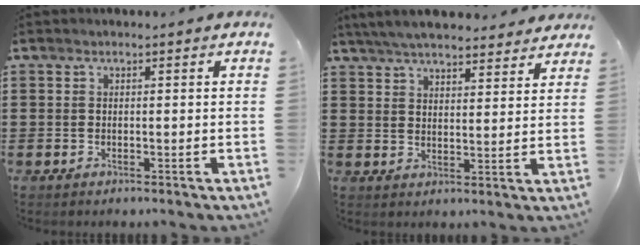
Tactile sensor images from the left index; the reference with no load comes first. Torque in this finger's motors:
{"motor_torque": [2.14, 0.00, 1.05, 0.21]}